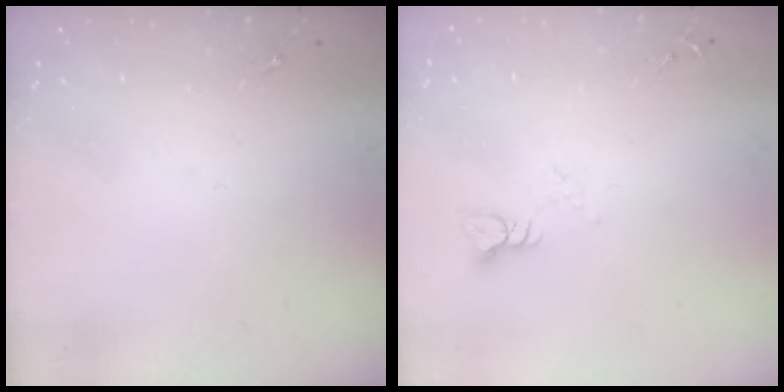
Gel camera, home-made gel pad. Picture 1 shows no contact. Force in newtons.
{"total": 3.8, "press": 3.8, "slide": 0.4}